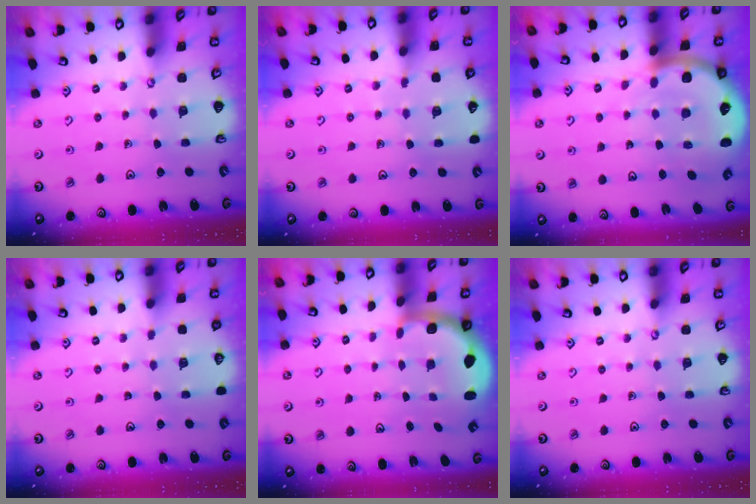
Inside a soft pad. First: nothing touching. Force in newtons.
{"total": 2.7, "press": 2.7, "slide": 0.4}
{"total": 8.6, "press": 8.4, "slide": 1.7}
{"total": 0.0}
{"total": 2.2, "press": 1.7, "slide": 1.4}
{"total": 0.0}